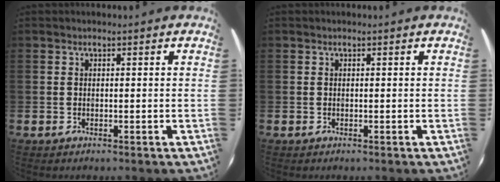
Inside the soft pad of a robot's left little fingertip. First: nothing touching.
{"total": 0.0}